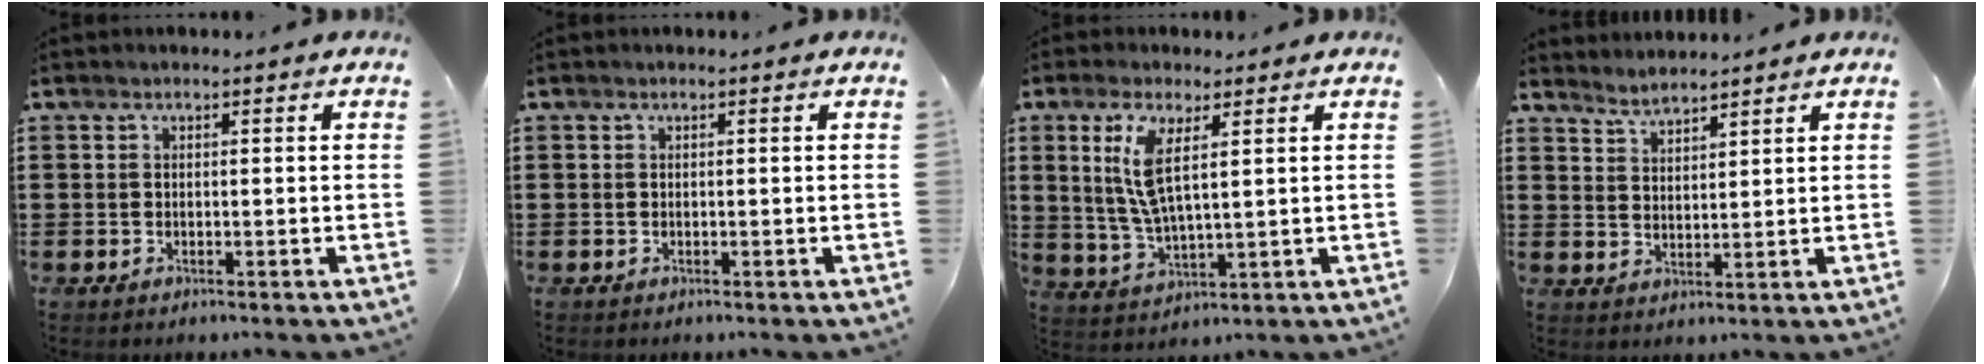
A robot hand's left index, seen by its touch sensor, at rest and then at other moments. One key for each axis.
{"total": 0.0}
{"total": 7.8, "fx": 3.2, "fy": 2.6, "fz": 6.6, "tx": -0.153, "ty": -0.001, "tz": 0.052}
{"total": 3.0, "fx": 3.0, "fy": 0.0, "fz": -0.2, "tx": -0.006, "ty": -0.009, "tz": 0.058}